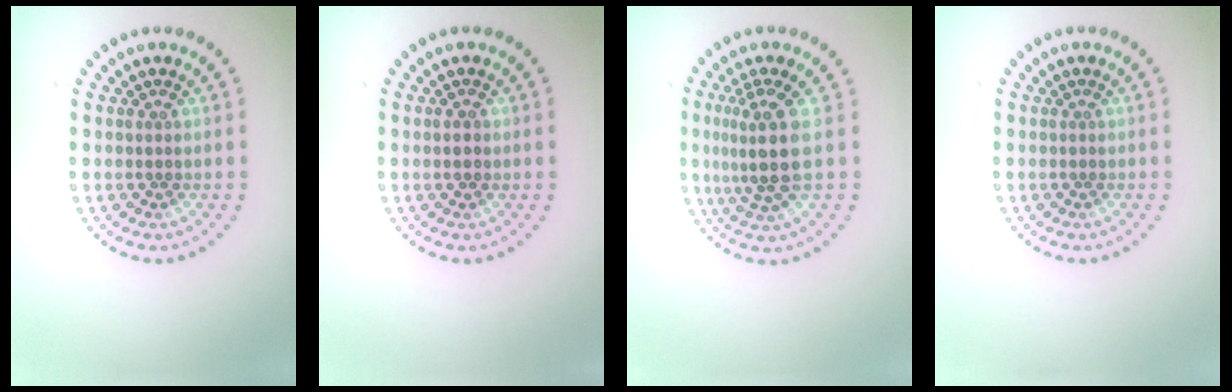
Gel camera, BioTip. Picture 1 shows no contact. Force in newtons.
{"total": 1.2, "press": 1.2, "slide": 0.2}
{"total": 4.0, "press": 3.2, "slide": 2.5}
{"total": 0.0}